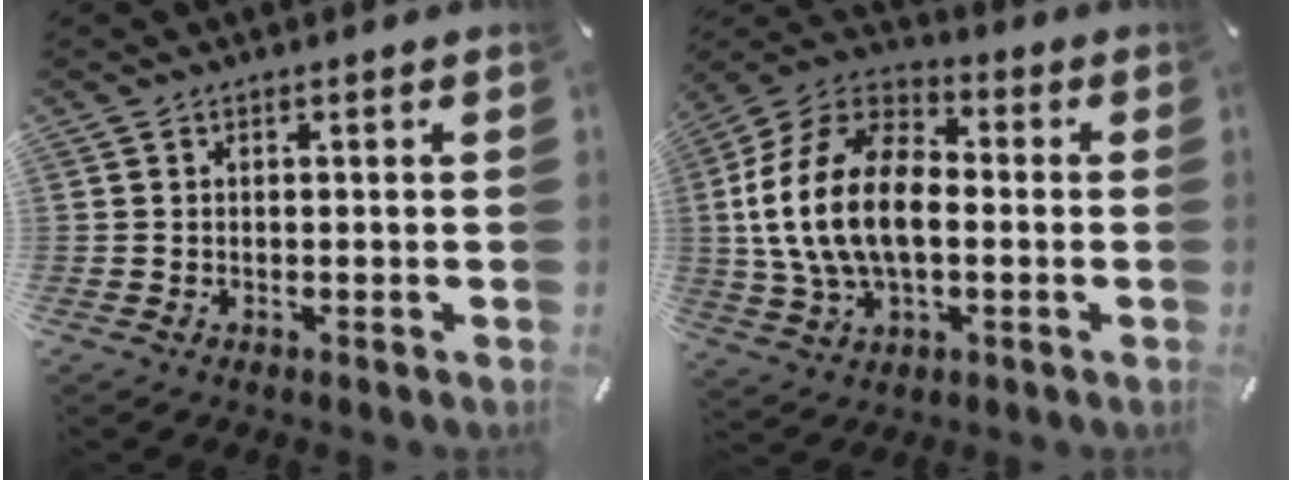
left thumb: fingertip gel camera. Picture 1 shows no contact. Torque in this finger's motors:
{"motor_torque": [0.75, 2.20, 1.64, -1.13, 0.67]}